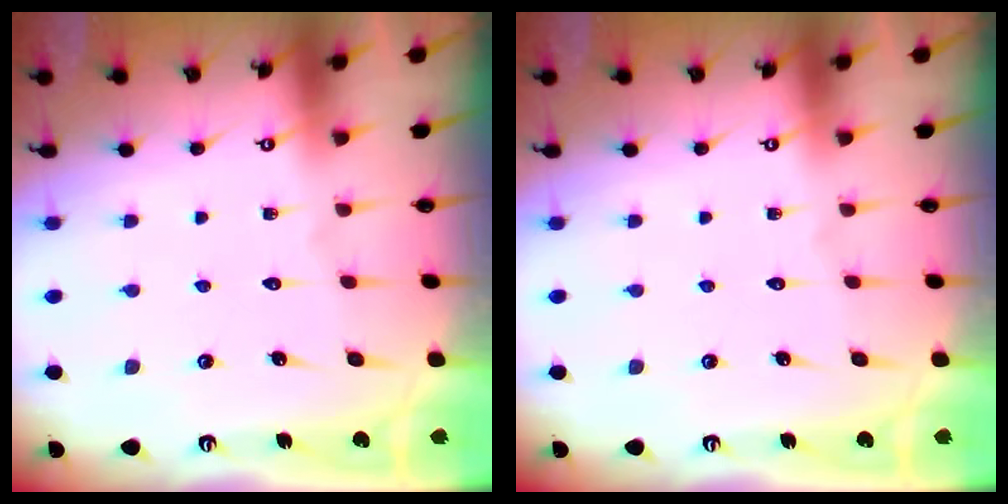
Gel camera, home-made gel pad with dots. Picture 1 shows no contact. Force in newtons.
{"total": 0.0}